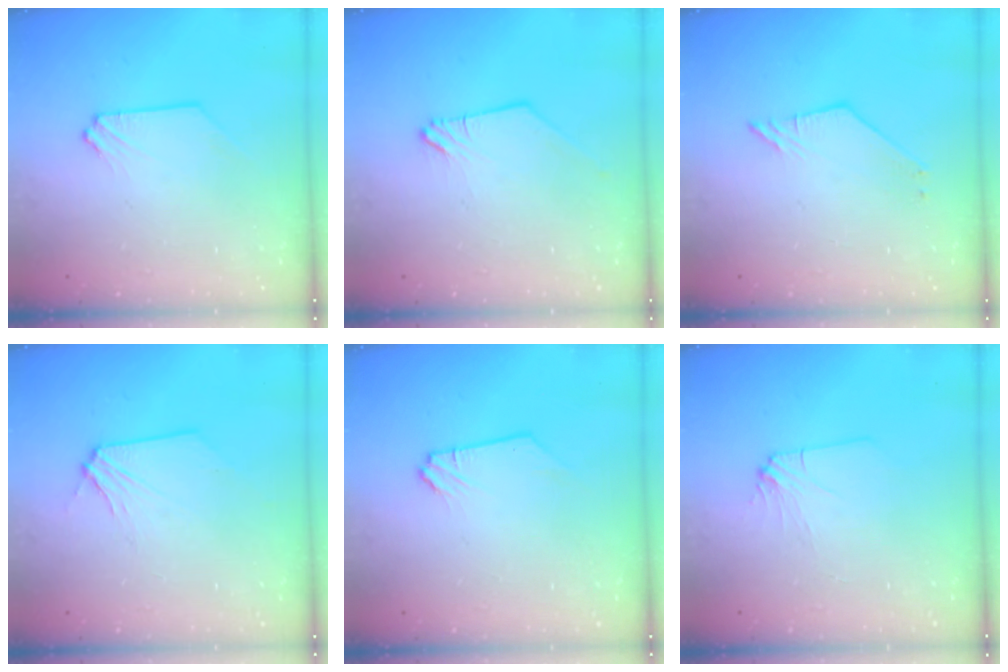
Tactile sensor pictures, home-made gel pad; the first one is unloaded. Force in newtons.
{"total": 0.0}
{"total": 2.2, "press": 2.2, "slide": 0.4}
{"total": 3.6, "press": 3.5, "slide": 0.7}
{"total": 0.0}
{"total": 2.5, "press": 2.5, "slide": 0.2}